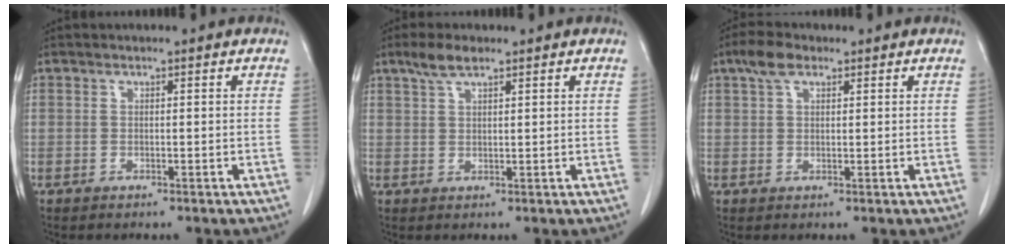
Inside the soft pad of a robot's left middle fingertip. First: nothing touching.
{"total": 3.4, "force": [2.5, 0.8, 2.2], "torque": [-0.053, 0.007, 0.052]}
{"total": 3.7, "force": [2.3, 1.7, 2.4], "torque": [-0.055, 0.015, 0.045]}